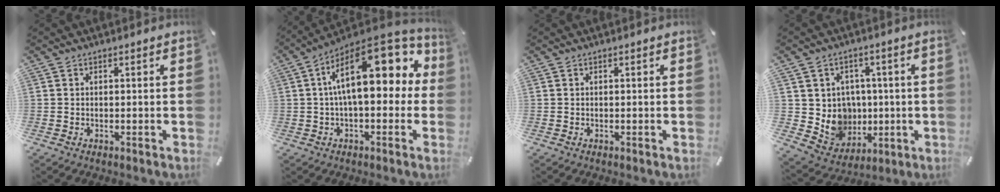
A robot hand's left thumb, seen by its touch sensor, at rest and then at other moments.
{"total": 20.3, "force": [4.8, 9.5, 17.2], "torque": [-0.266, -0.026, 0.081]}
{"total": 0.0}
{"total": 10.2, "force": [0.7, 10.0, 1.8], "torque": [-0.047, -0.024, 0.028]}